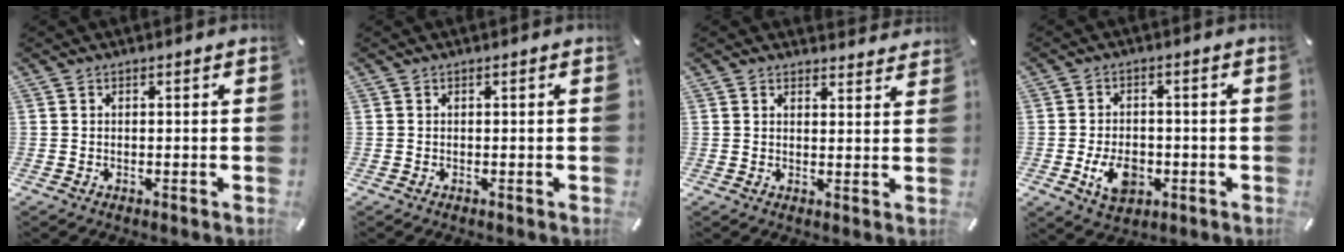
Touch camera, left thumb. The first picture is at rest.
{"total": 0.0}
{"total": 2.3, "force": [1.9, 1.2, 0.1], "torque": [0.003, -0.009, 0.033]}
{"total": 8.0, "force": [-2.2, 5.5, 5.4], "torque": [-0.103, 0.001, -0.042]}